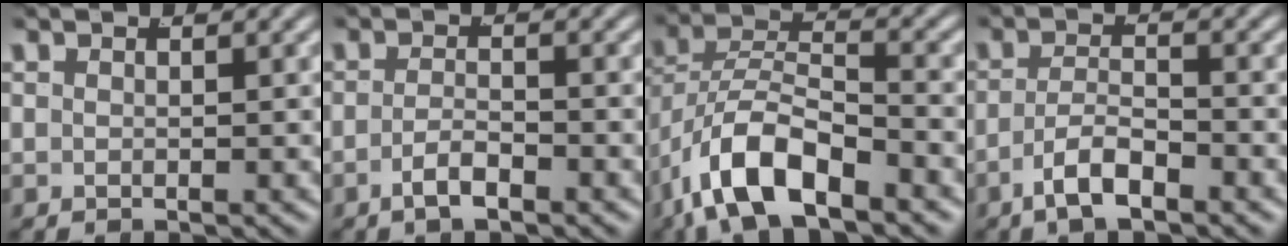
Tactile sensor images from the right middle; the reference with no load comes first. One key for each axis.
{"total": 2.3, "fx": -1.8, "fy": 0.3, "fz": 1.3, "tx": -0.028, "ty": -0.009, "tz": -0.030}
{"total": 6.2, "fx": -2.3, "fy": 3.6, "fz": 4.5, "tx": -0.106, "ty": -0.024, "tz": -0.030}
{"total": 3.3, "fx": -2.2, "fy": 0.9, "fz": 2.2, "tx": -0.042, "ty": -0.011, "tz": -0.035}